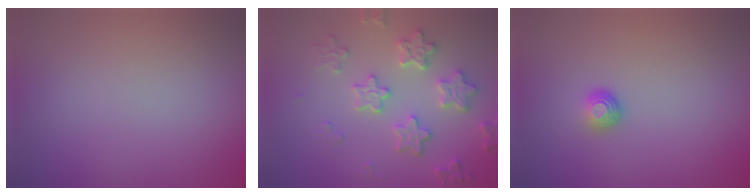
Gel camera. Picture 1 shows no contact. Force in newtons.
{"total": 3.8, "press": 3.8, "slide": 0.7}
{"total": 1.5, "press": 1.0, "slide": 1.1}